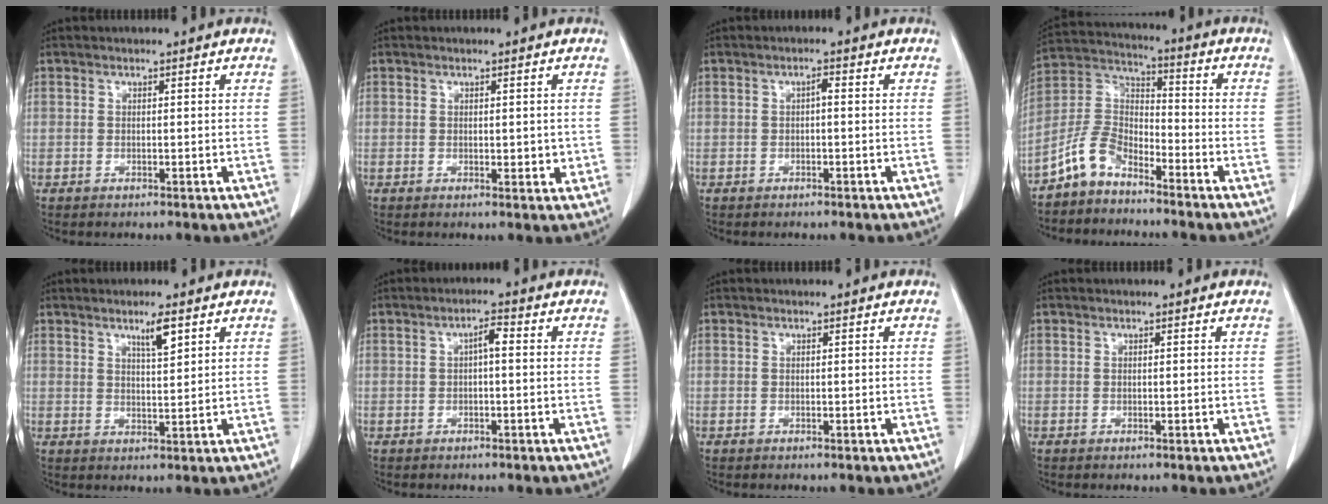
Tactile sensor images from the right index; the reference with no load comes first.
{"total": 2.2, "force": [0.2, 1.1, 1.9], "torque": [-0.023, -0.003, 0.007]}
{"total": 1.1, "force": [0.0, 0.3, 1.0], "torque": [-0.017, 0.003, 0.000]}
{"total": 7.9, "force": [-6.0, 3.9, 3.4], "torque": [-0.080, 0.023, -0.125]}
{"total": 3.7, "force": [2.3, 0.4, 2.9], "torque": [-0.050, -0.003, 0.040]}
{"total": 2.3, "force": [0.1, 0.5, 2.2], "torque": [-0.037, 0.006, 0.002]}
{"total": 0.0}
{"total": 0.0}